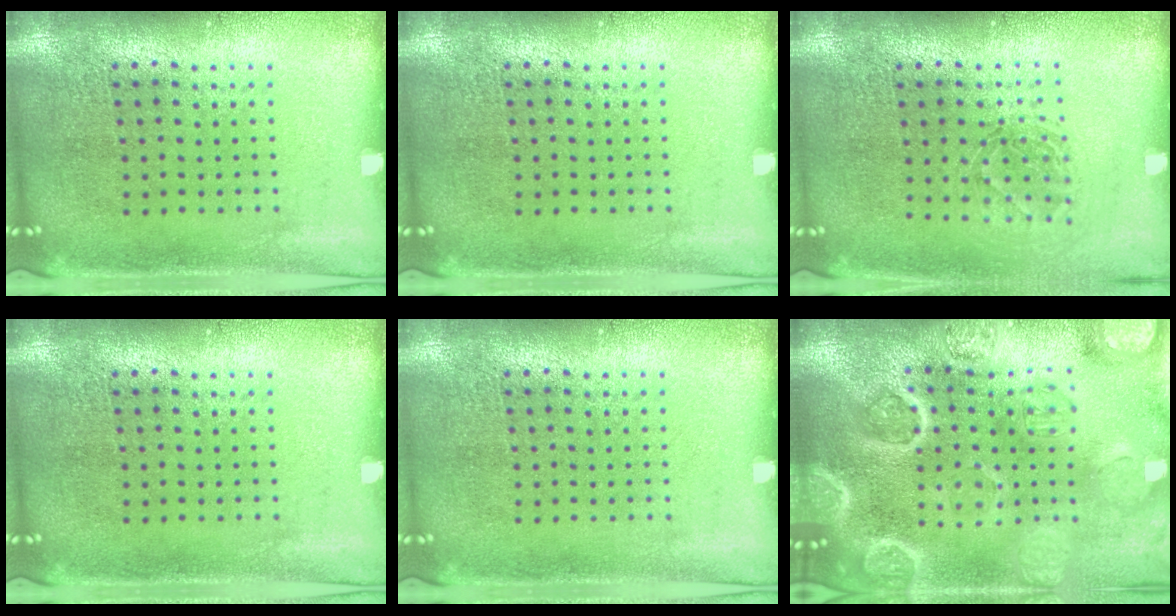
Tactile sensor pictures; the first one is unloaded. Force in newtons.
{"total": 0.0}
{"total": 1.3, "press": 1.2, "slide": 0.6}
{"total": 0.0}
{"total": 0.0}
{"total": 4.8, "press": 4.2, "slide": 2.3}